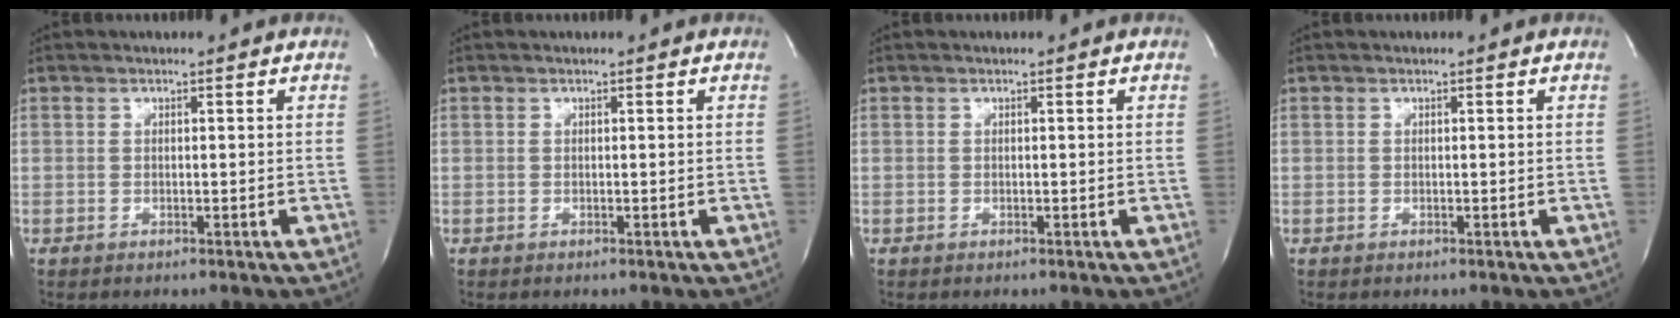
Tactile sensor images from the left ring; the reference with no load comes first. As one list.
[{"total": 0.0}, {"total": 0.0}, {"total": 0.0}]